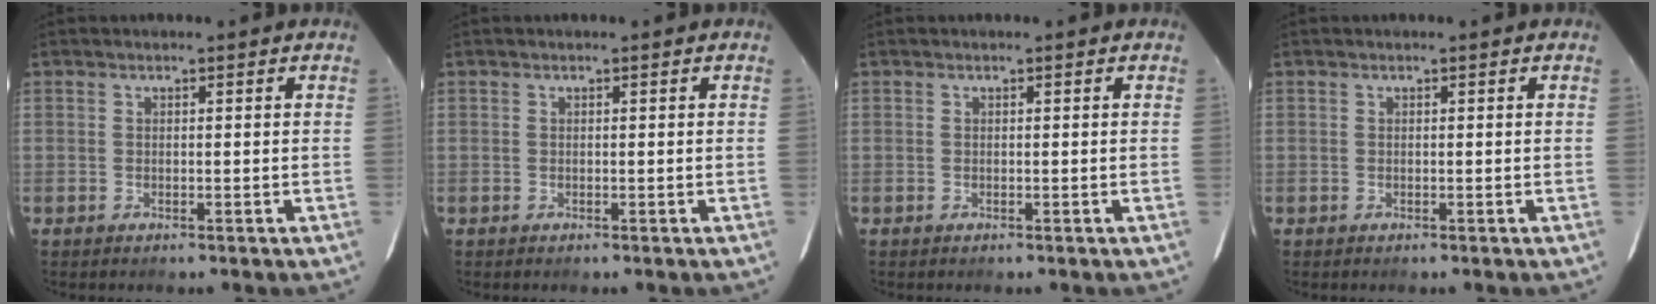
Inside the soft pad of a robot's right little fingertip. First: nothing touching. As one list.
[{"total": 0.0}, {"total": 0.0}, {"total": 0.0}]